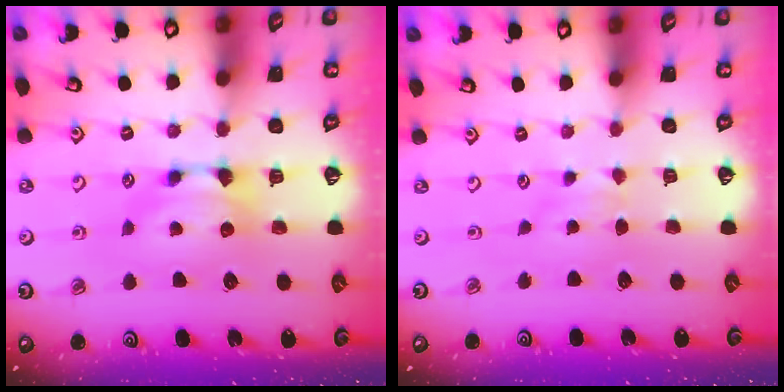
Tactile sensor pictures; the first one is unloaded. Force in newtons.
{"total": 2.9, "press": 2.8, "slide": 0.6}